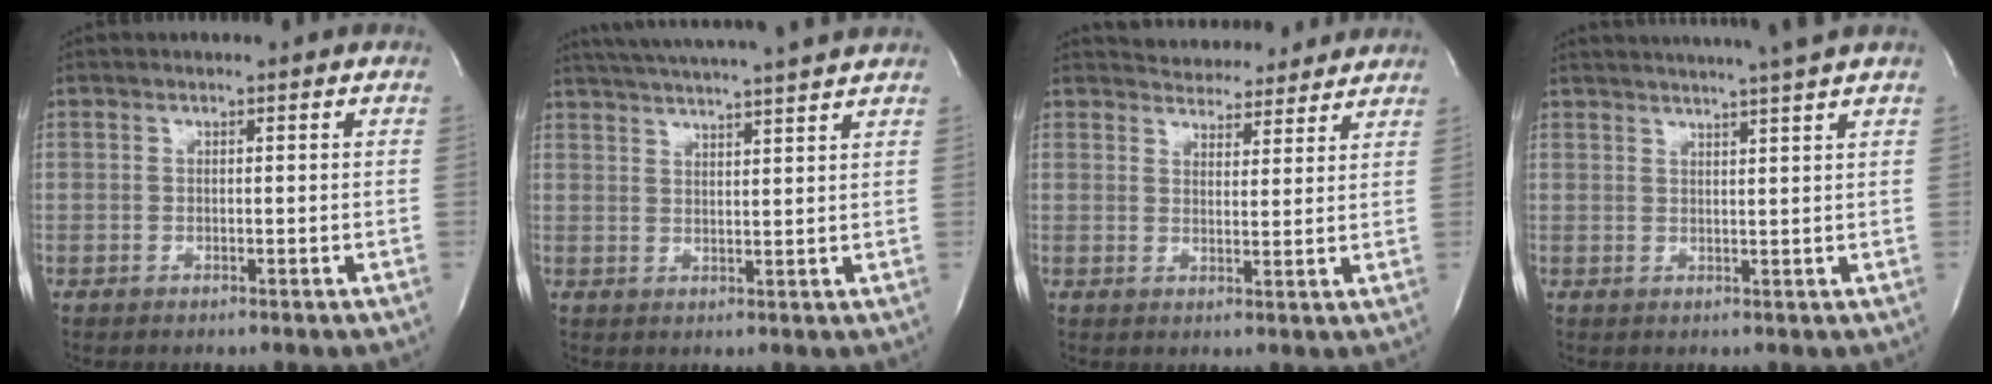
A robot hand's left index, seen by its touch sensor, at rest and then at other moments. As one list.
[{"total": 15.2, "force": [13.6, -0.8, 6.8], "torque": [-0.124, 0.009, 0.189]}, {"total": 9.5, "force": [9.0, 2.4, 1.7], "torque": [-0.019, 0.007, 0.117]}, {"total": 9.4, "force": [8.1, -1.6, 4.5], "torque": [-0.069, 0.001, 0.099]}]